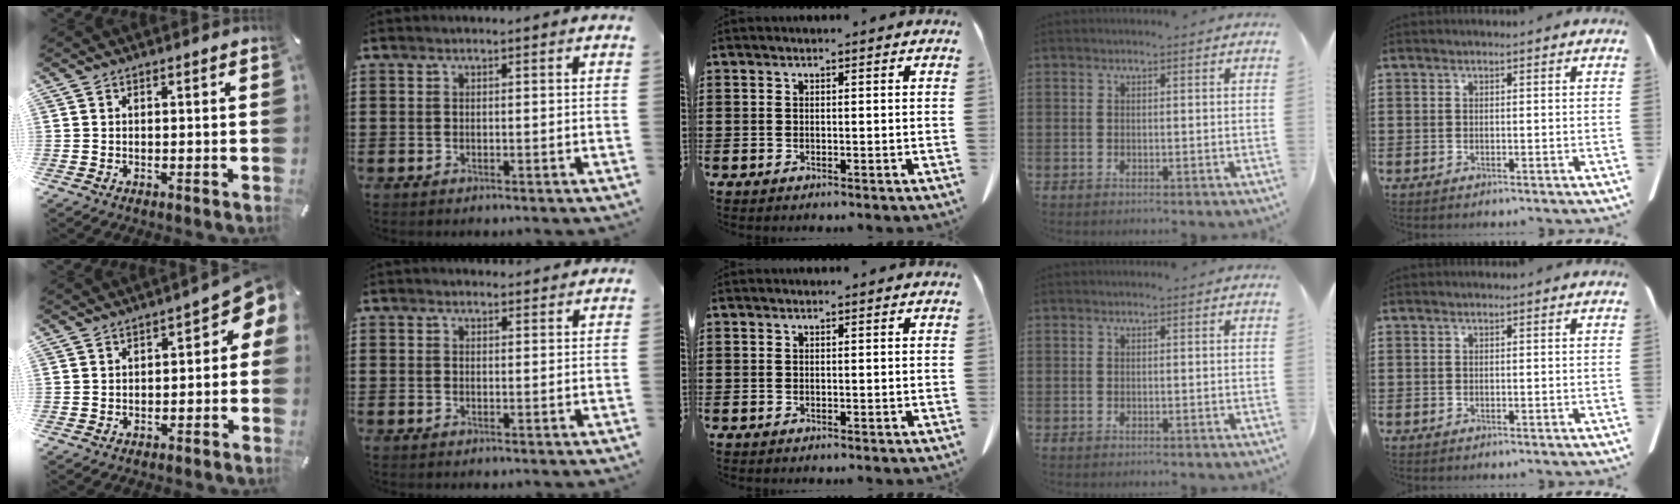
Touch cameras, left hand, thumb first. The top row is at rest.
{"thumb": {"total": 5.1, "force": [0.3, 3.2, 4.0], "torque": [-0.055, -0.007, -0.003]}, "index": {"total": 1.6, "force": [1.5, 0.3, -0.1], "torque": [-0.002, 0.003, 0.031]}}